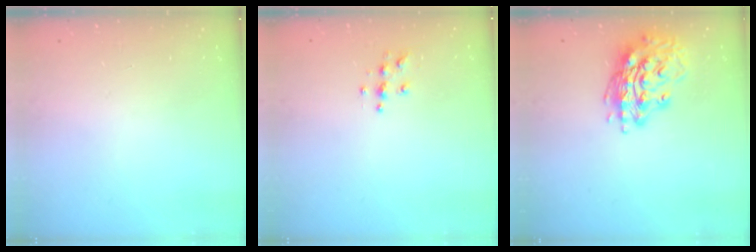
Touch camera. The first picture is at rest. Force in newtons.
{"total": 4.9, "press": 4.9, "slide": 0.2}
{"total": 16.3, "press": 16.1, "slide": 2.8}